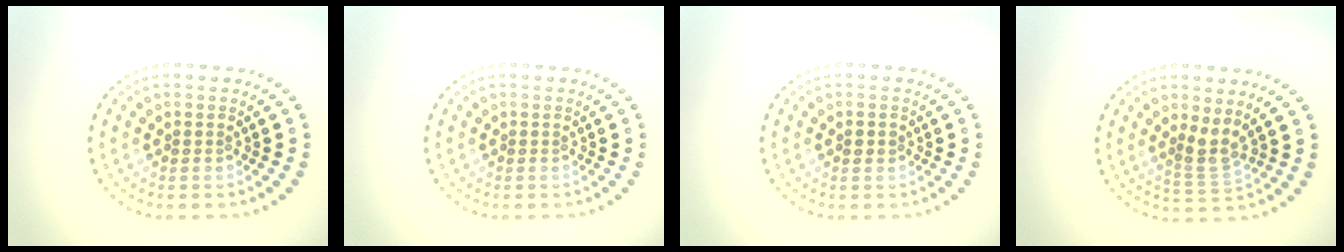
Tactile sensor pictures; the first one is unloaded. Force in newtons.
{"total": 0.0}
{"total": 1.1, "press": 1.1, "slide": 0.1}
{"total": 2.4, "press": 1.7, "slide": 1.6}